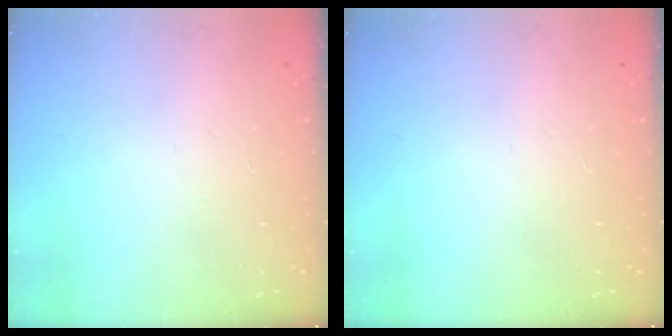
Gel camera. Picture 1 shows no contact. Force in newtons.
{"total": 0.0}